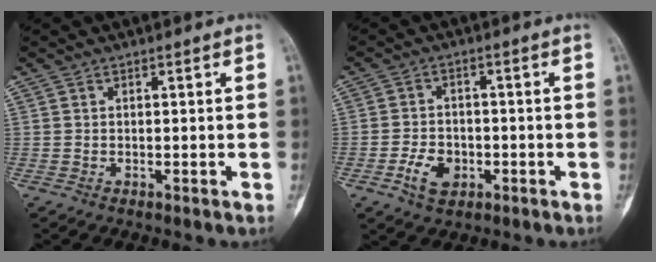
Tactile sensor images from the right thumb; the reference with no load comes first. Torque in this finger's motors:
{"motor_torque": [-0.09, 0.23, 0.01, 0.20, 0.14]}